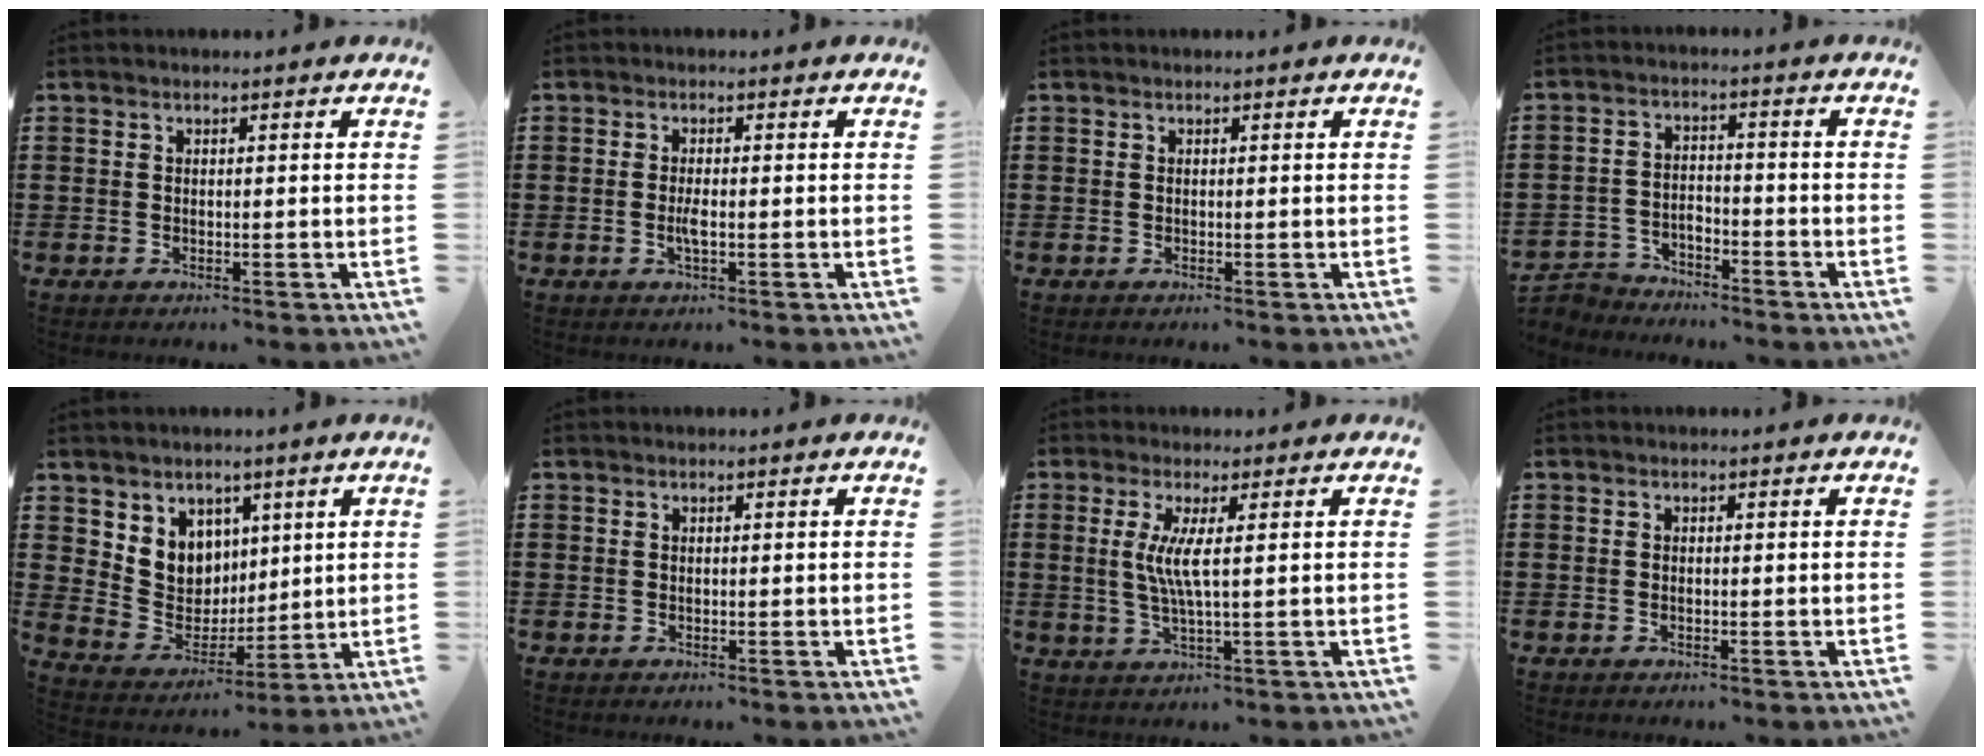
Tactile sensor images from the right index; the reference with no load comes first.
{"total": 2.2, "force": [-0.5, 0.5, 2.0], "torque": [-0.044, -0.001, -0.011]}
{"total": 0.0}
{"total": 4.0, "force": [-3.9, 1.0, -0.1], "torque": [-0.004, 0.006, -0.083]}
{"total": 7.1, "force": [3.4, 6.3, 0.4], "torque": [-0.045, -0.027, 0.069]}
{"total": 0.0}
{"total": 5.2, "force": [0.7, 0.0, 5.1], "torque": [-0.113, -0.013, 0.005]}
{"total": 0.0}